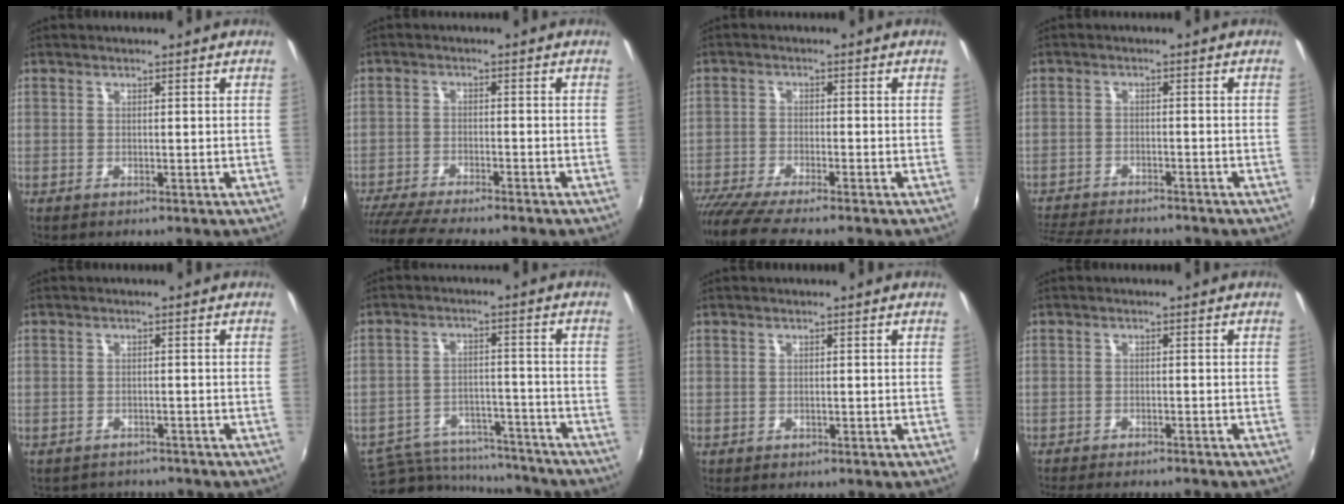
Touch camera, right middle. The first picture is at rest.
{"total": 11.7, "force": [-10.3, 1.2, 5.4], "torque": [-0.128, -0.031, -0.170]}
{"total": 9.8, "force": [-8.5, 0.5, 4.9], "torque": [-0.118, -0.041, -0.149]}
{"total": 12.6, "force": [-11.2, 3.4, 4.8], "torque": [-0.121, -0.018, -0.177]}
{"total": 5.2, "force": [-4.7, 2.1, 0.7], "torque": [-0.023, -0.009, -0.069]}
{"total": 15.9, "force": [-13.9, 6.0, 4.8], "torque": [-0.110, 0.010, -0.187]}
{"total": 0.6, "force": [-0.4, 0.4, 0.1], "torque": [-0.001, -0.003, -0.007]}
{"total": 8.8, "force": [-7.8, 1.5, 3.7], "torque": [-0.087, -0.018, -0.117]}